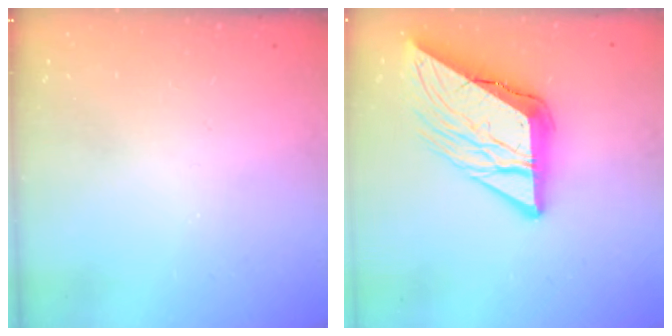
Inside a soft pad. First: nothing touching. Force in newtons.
{"total": 15.9, "press": 15.8, "slide": 1.7}